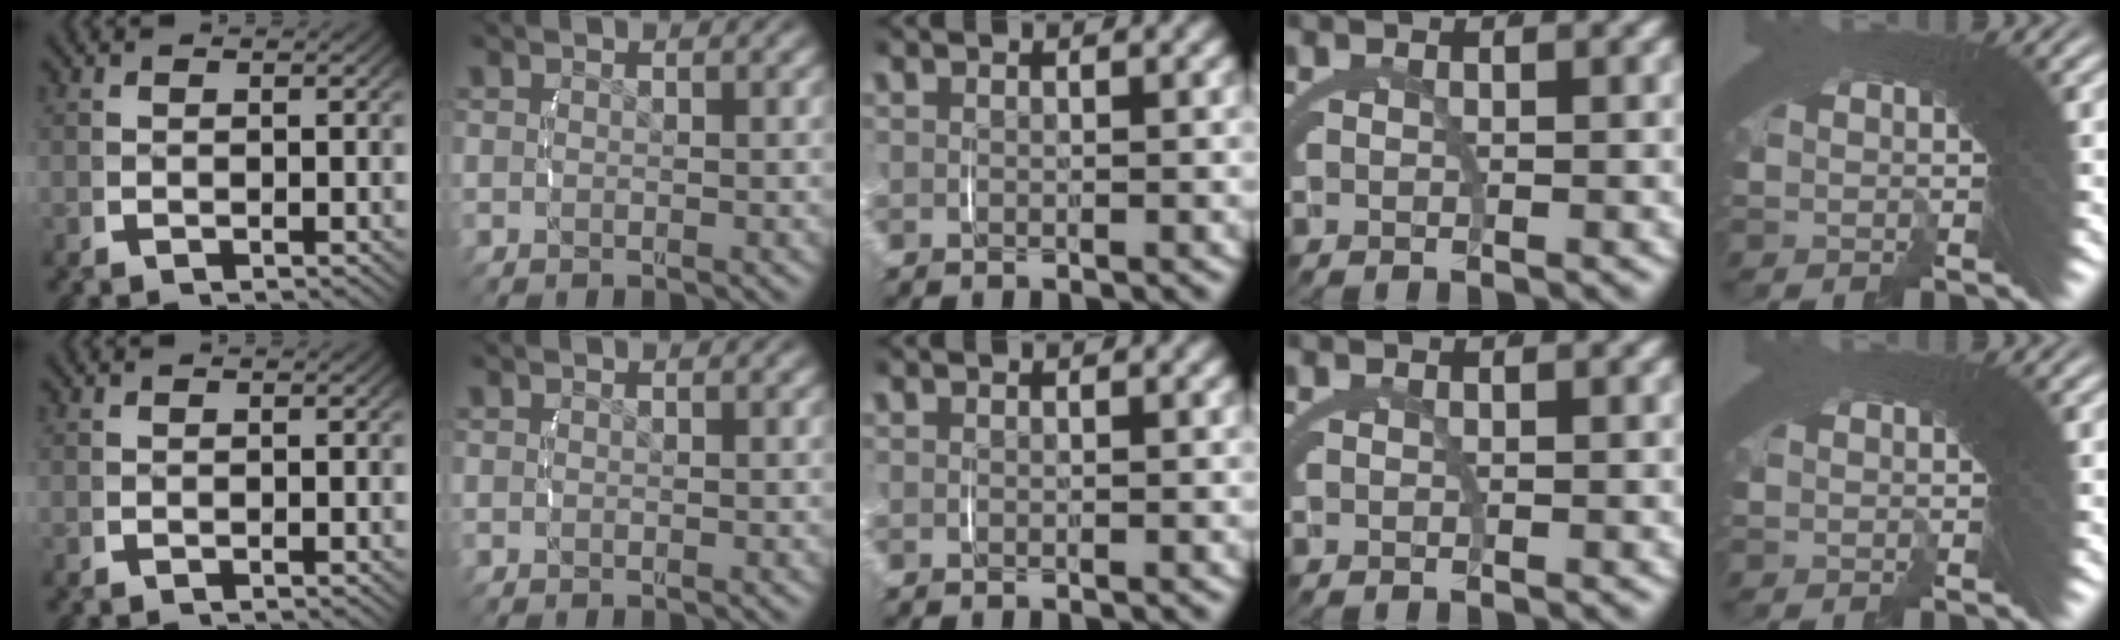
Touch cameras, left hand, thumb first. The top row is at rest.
{}